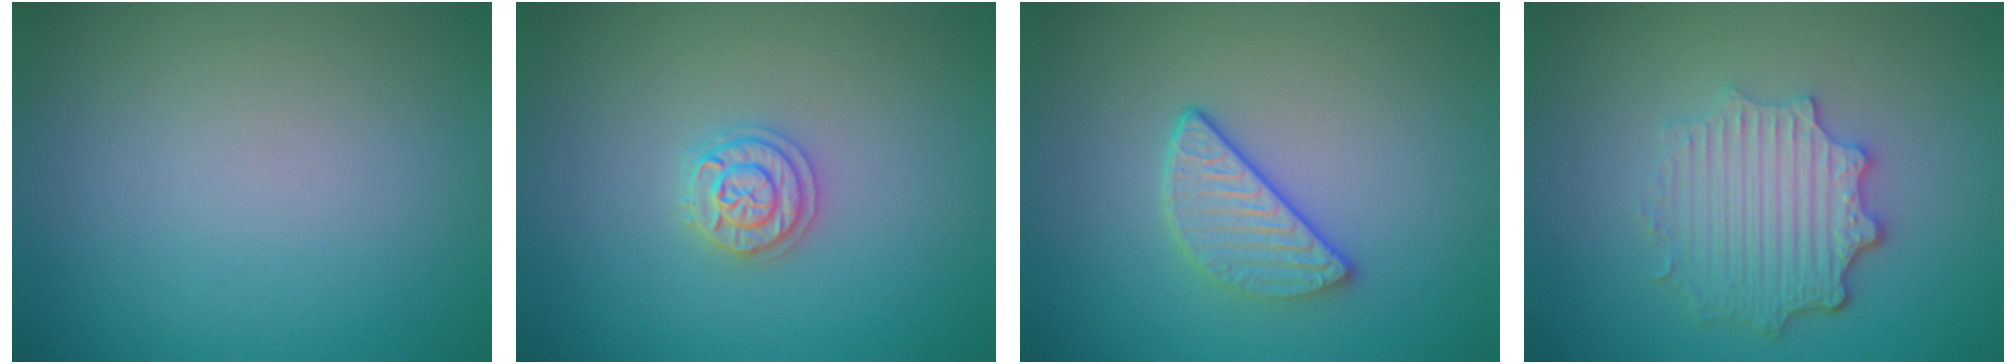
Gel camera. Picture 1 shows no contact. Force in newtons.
{"total": 2.0, "press": 2.0, "slide": 0.3}
{"total": 3.3, "press": 2.6, "slide": 2.0}
{"total": 4.5, "press": 3.6, "slide": 2.7}